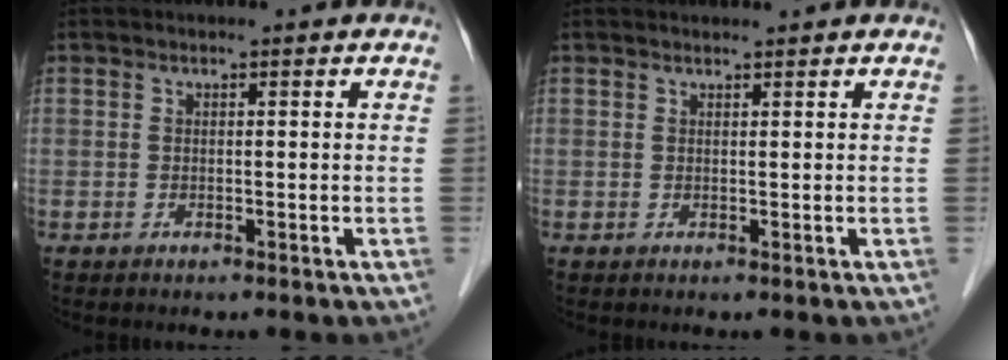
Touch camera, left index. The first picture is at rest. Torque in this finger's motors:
{"motor_torque": [0.36, -0.13, 0.00, -0.01]}